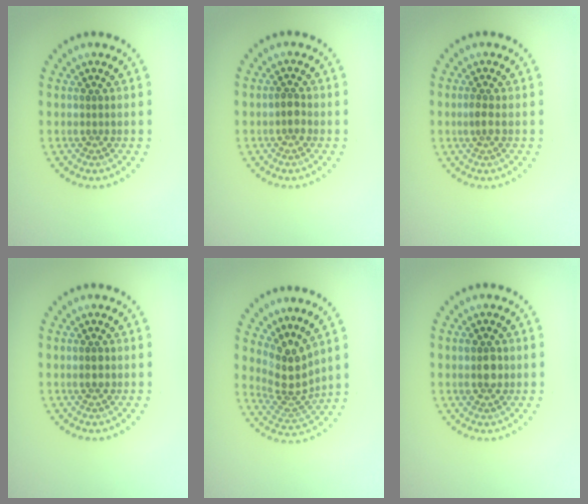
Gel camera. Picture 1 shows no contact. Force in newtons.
{"total": 1.3, "press": 1.2, "slide": 0.5}
{"total": 1.1, "press": 1.0, "slide": 0.4}
{"total": 1.4, "press": 1.4, "slide": 0.3}
{"total": 3.7, "press": 2.8, "slide": 2.4}
{"total": 2.3, "press": 2.2, "slide": 0.3}